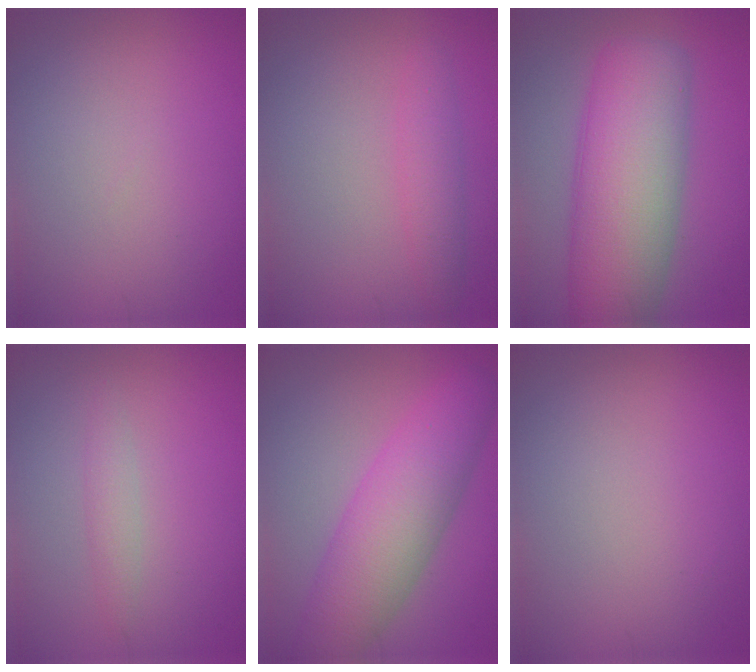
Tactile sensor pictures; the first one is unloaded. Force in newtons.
{"total": 2.3, "press": 2.3, "slide": 0.2}
{"total": 11.6, "press": 11.6, "slide": 0.3}
{"total": 1.5, "press": 1.4, "slide": 0.1}
{"total": 8.0, "press": 8.0, "slide": 0.2}
{"total": 0.0}